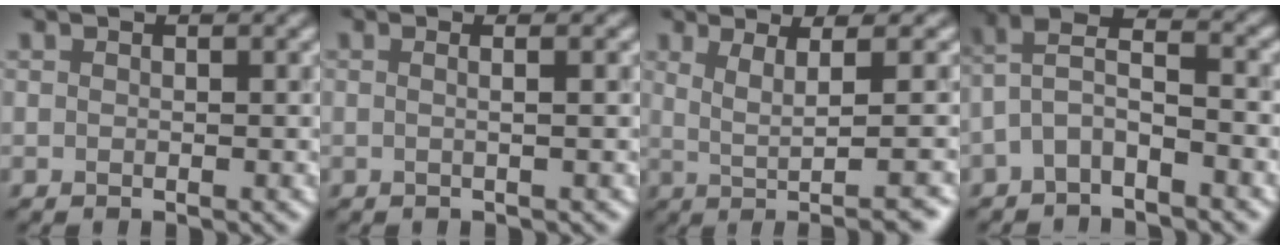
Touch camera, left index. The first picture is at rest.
{"total": 2.4, "force": [0.5, 1.2, 2.0], "torque": [-0.010, 0.016, -0.023]}
{"total": 4.5, "force": [0.4, 0.6, 4.4], "torque": [-0.074, 0.008, 0.026]}
{"total": 3.0, "force": [-1.8, 0.9, 2.2], "torque": [-0.057, 0.018, -0.031]}